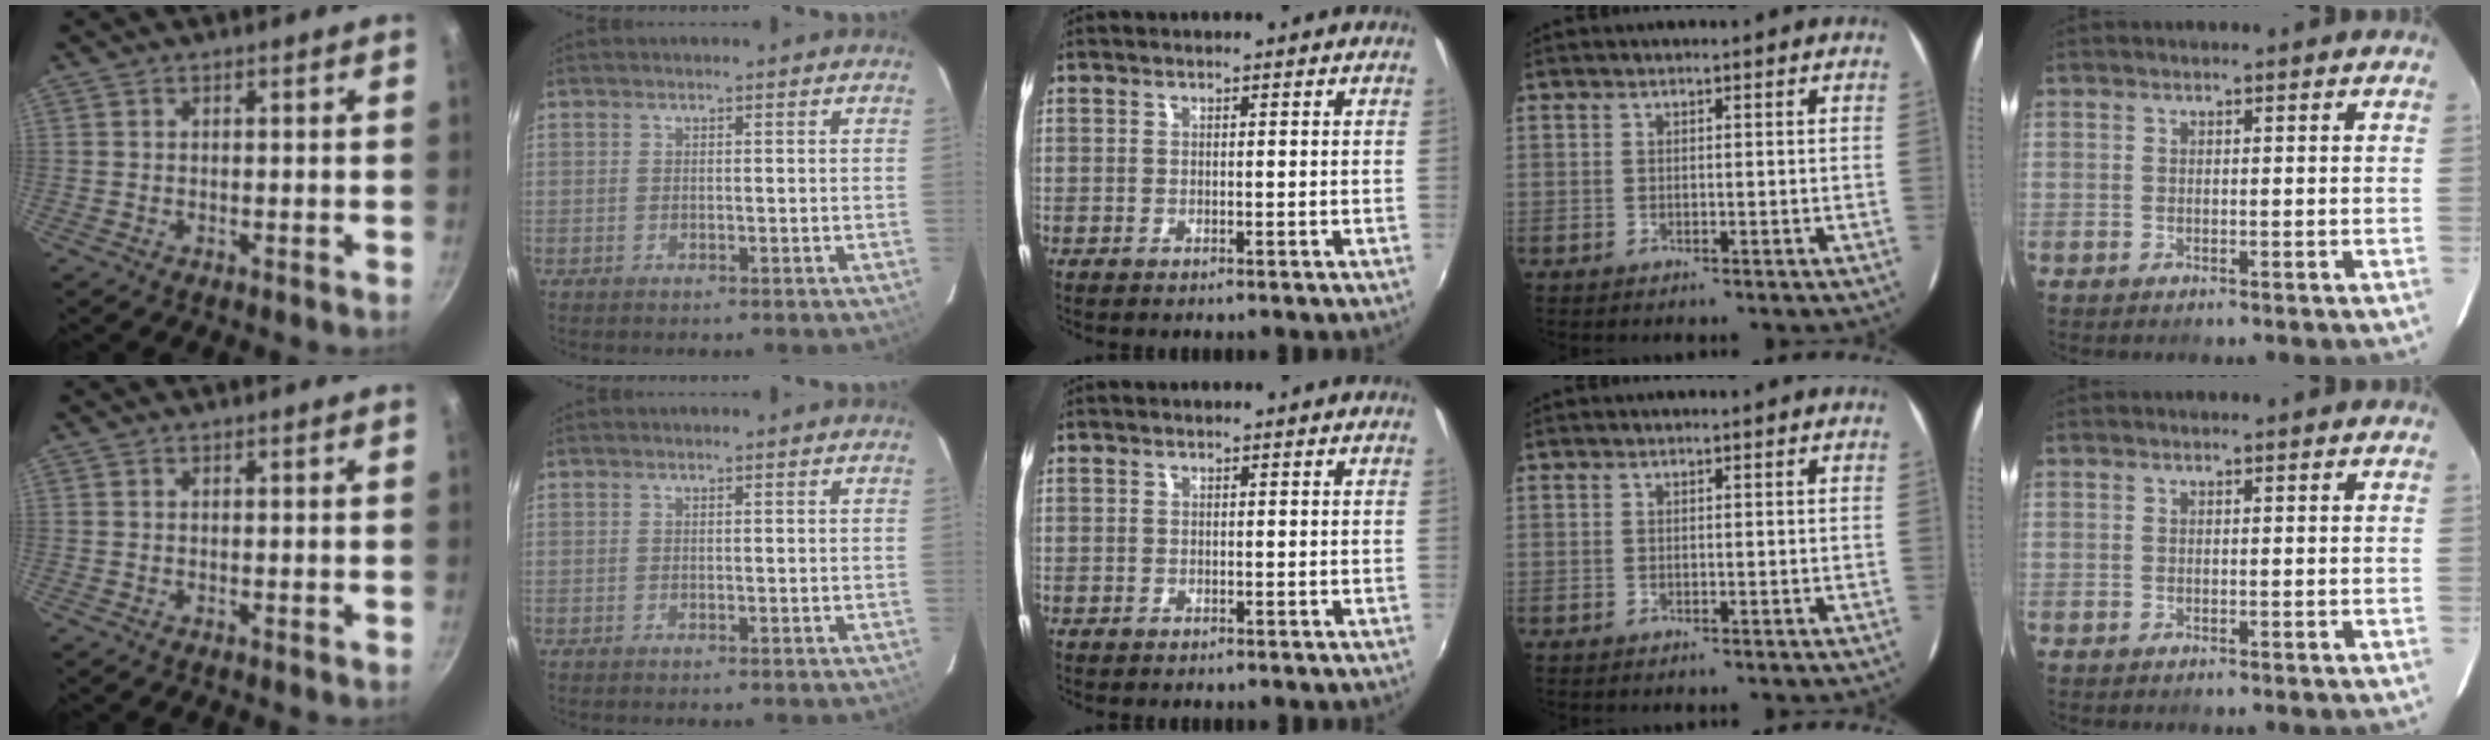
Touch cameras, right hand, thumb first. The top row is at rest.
{"middle": {"total": 0.7, "force": [-0.5, 0.5, -0.1], "torque": [-0.002, 0.003, -0.007]}}